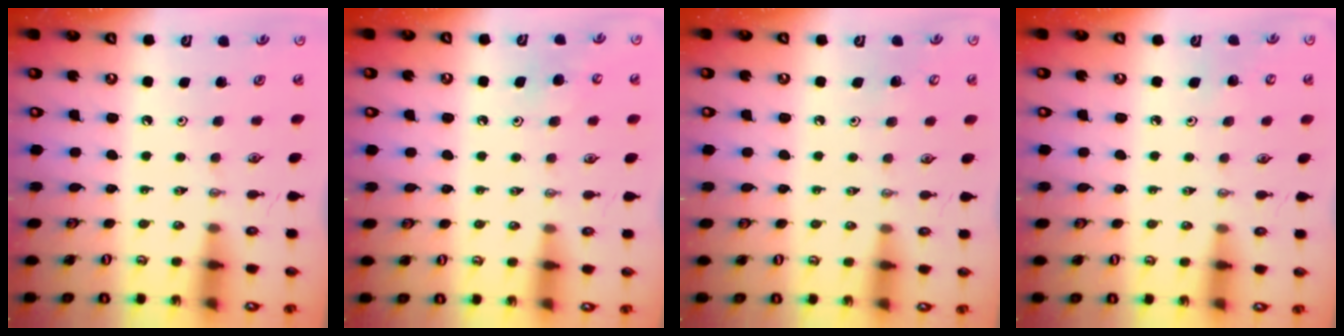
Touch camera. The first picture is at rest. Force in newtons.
{"total": 6.4, "press": 6.3, "slide": 0.8}
{"total": 4.0, "press": 3.9, "slide": 0.4}
{"total": 5.9, "press": 5.8, "slide": 1.2}